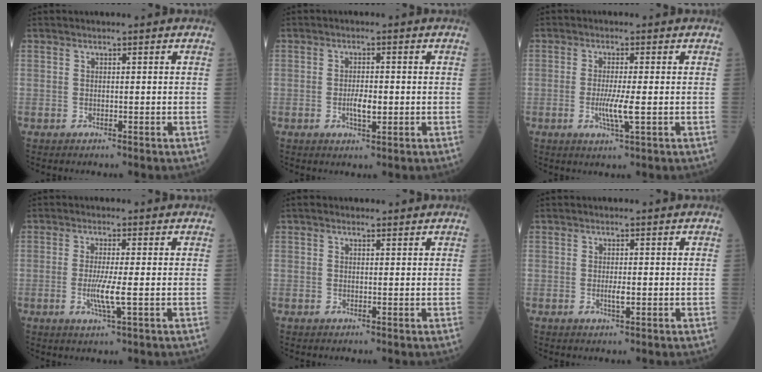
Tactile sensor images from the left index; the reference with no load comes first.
{"total": 3.1, "force": [-0.6, 1.0, 2.8], "torque": [-0.057, 0.000, -0.008]}
{"total": 3.9, "force": [-0.7, -0.1, 3.9], "torque": [-0.082, -0.009, -0.013]}
{"total": 4.0, "force": [-0.7, -0.3, 3.9], "torque": [-0.087, -0.010, -0.014]}
{"total": 1.3, "force": [1.0, 0.6, 0.6], "torque": [-0.017, 0.012, 0.015]}
{"total": 1.5, "force": [-0.2, 0.3, 1.4], "torque": [-0.029, -0.002, -0.001]}